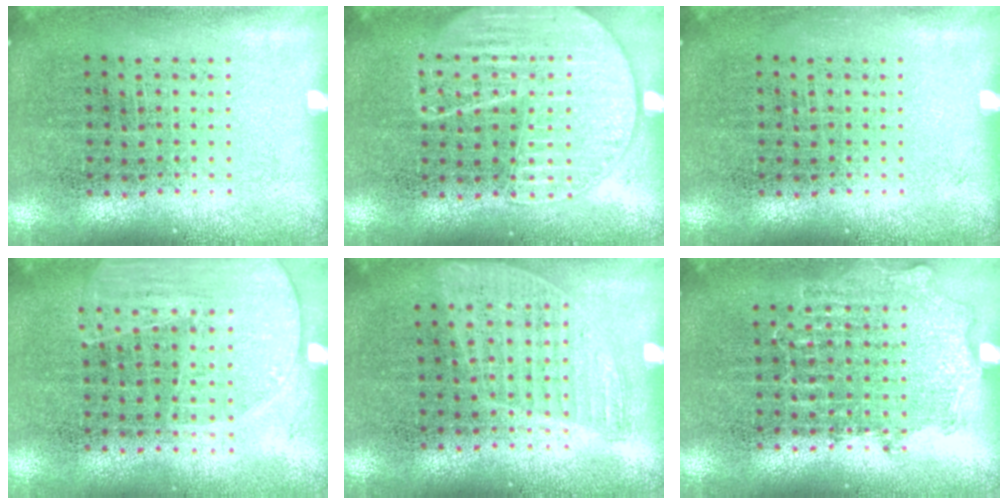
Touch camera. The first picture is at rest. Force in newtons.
{"total": 1.7, "press": 1.6, "slide": 0.2}
{"total": 0.0}
{"total": 1.8, "press": 1.5, "slide": 0.9}
{"total": 0.8, "press": 0.7, "slide": 0.4}
{"total": 0.8, "press": 0.7, "slide": 0.2}